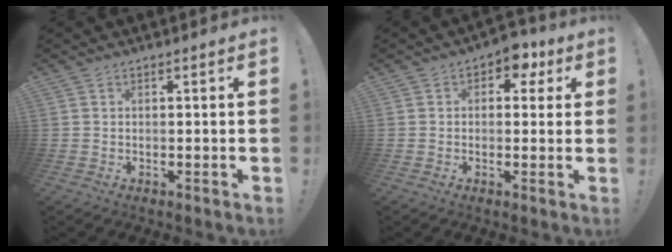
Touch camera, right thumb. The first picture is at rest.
{"total": 5.1, "force": [1.7, 3.7, 2.9], "torque": [-0.027, -0.008, 0.027]}